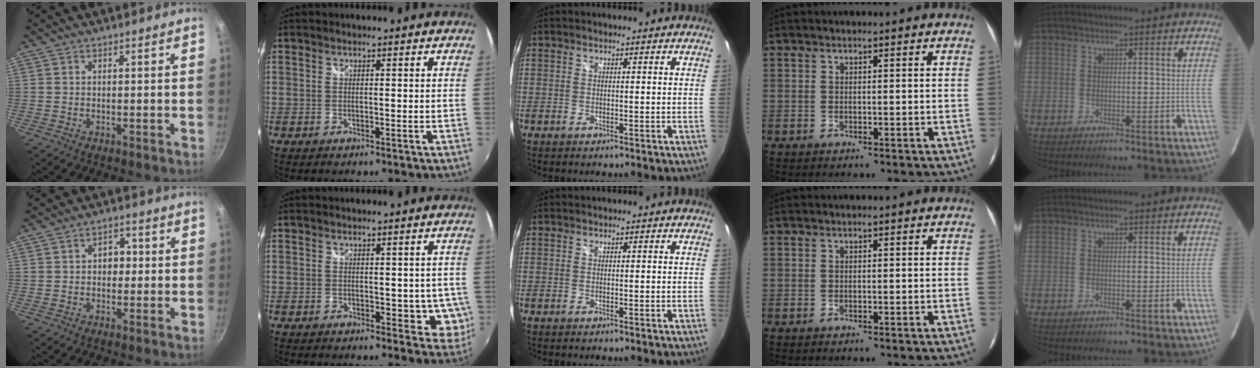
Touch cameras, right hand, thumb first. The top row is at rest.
{"thumb": {"total": 4.1, "force": [0.2, 3.1, 2.7], "torque": [-0.016, 0.009, -0.002]}, "index": {"total": 6.2, "force": [-0.5, 3.6, 5.1], "torque": [-0.049, -0.009, -0.001]}}